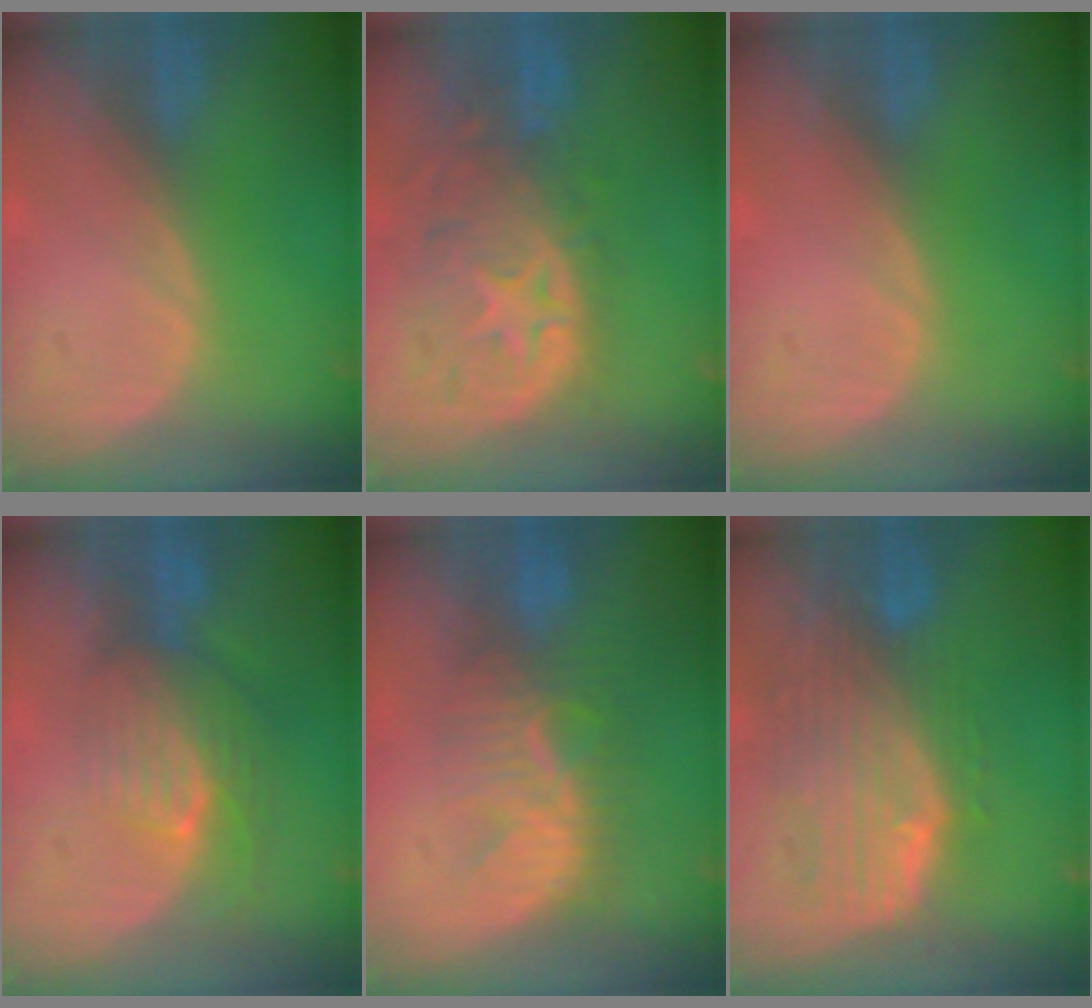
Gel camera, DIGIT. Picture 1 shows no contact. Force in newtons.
{"total": 11.2, "press": 9.7, "slide": 5.5}
{"total": 0.0}
{"total": 8.1, "press": 7.2, "slide": 3.6}
{"total": 8.4, "press": 8.0, "slide": 2.4}
{"total": 10.7, "press": 9.2, "slide": 5.5}